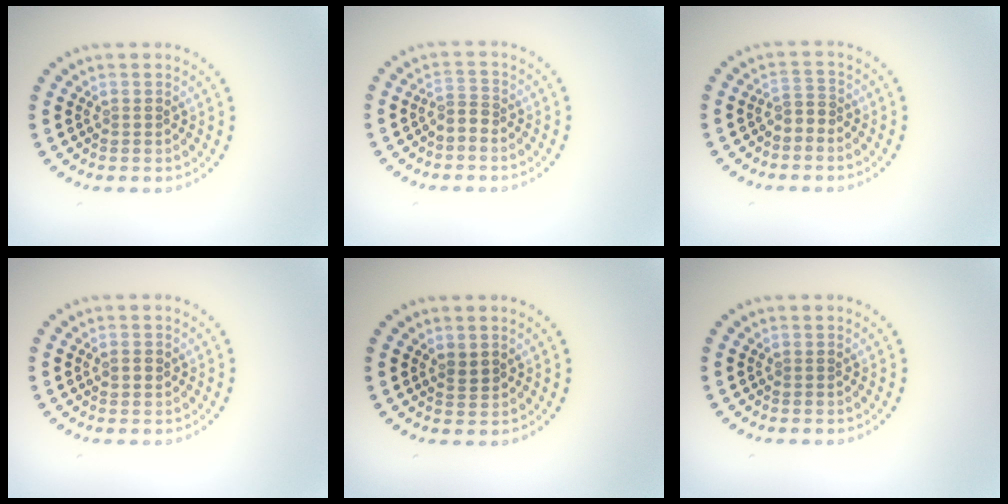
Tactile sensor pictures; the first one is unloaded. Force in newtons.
{"total": 1.6, "press": 1.2, "slide": 1.1}
{"total": 1.4, "press": 1.1, "slide": 1.0}
{"total": 1.1, "press": 1.0, "slide": 0.4}
{"total": 1.1, "press": 1.0, "slide": 0.5}
{"total": 0.0}